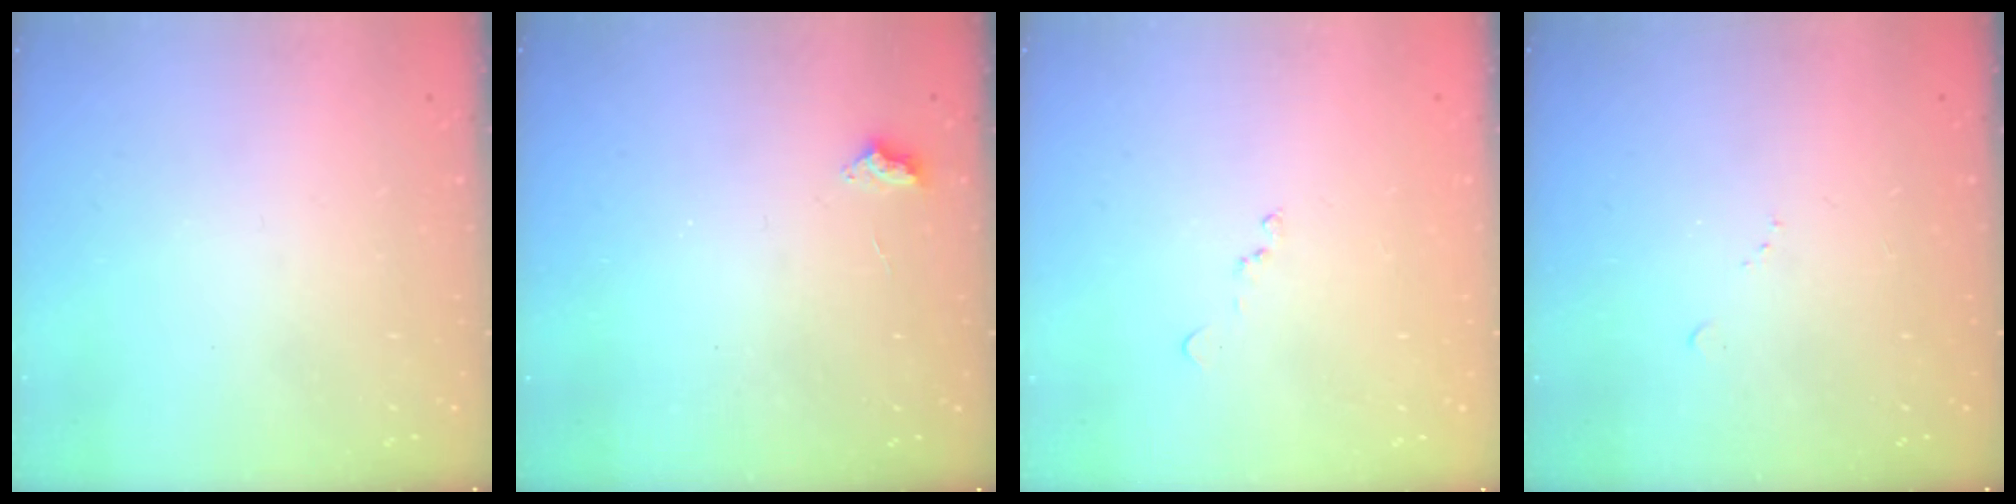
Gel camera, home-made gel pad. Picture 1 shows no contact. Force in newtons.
{"total": 2.4, "press": 2.4, "slide": 0.4}
{"total": 9.5, "press": 9.5, "slide": 0.9}
{"total": 4.4, "press": 4.3, "slide": 0.7}